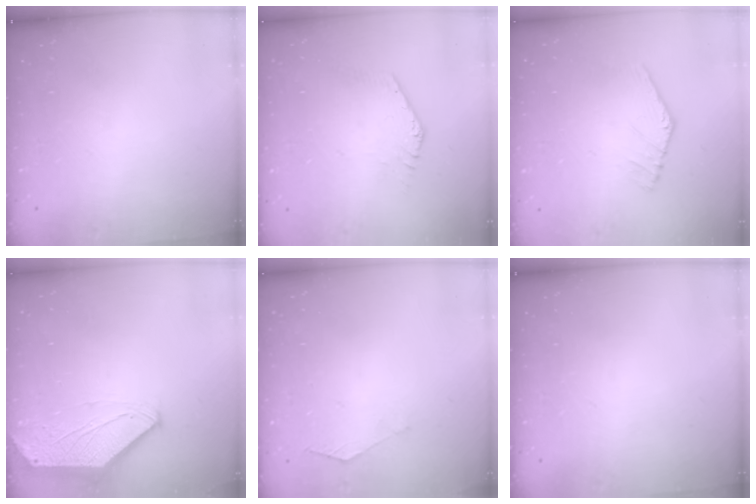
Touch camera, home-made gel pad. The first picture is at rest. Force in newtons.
{"total": 1.3, "press": 1.3, "slide": 0.1}
{"total": 3.6, "press": 3.6, "slide": 0.1}
{"total": 0.0}
{"total": 1.3, "press": 1.2, "slide": 0.4}
{"total": 0.0}